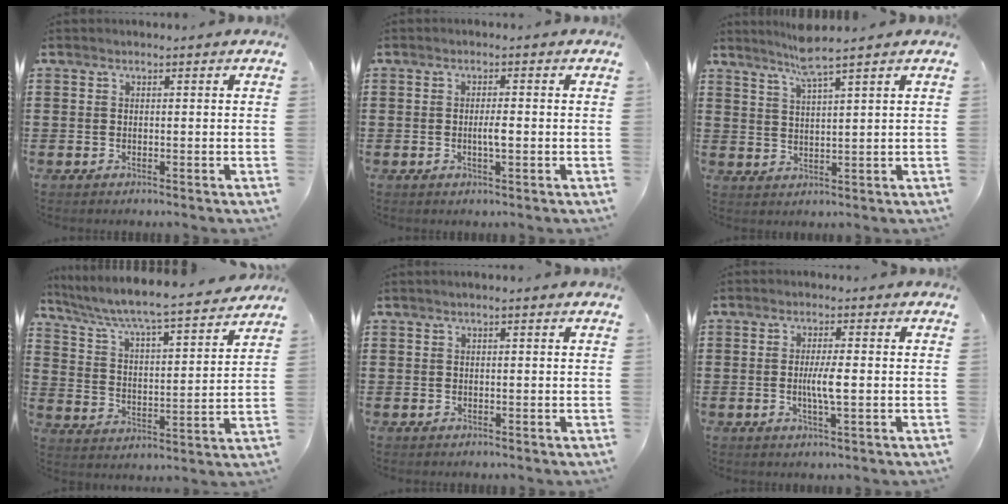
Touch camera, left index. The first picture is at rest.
{"total": 2.3, "force": [-0.4, 0.4, 2.3], "torque": [-0.042, 0.000, -0.007]}
{"total": 4.8, "force": [3.9, -0.7, 2.8], "torque": [-0.065, -0.008, 0.066]}
{"total": 5.5, "force": [5.1, -0.2, 2.2], "torque": [-0.067, -0.043, 0.077]}
{"total": 0.7, "force": [0.3, 0.0, 0.6], "torque": [-0.010, 0.000, 0.005]}
{"total": 3.9, "force": [-0.3, 0.5, 3.9], "torque": [-0.077, -0.004, -0.009]}